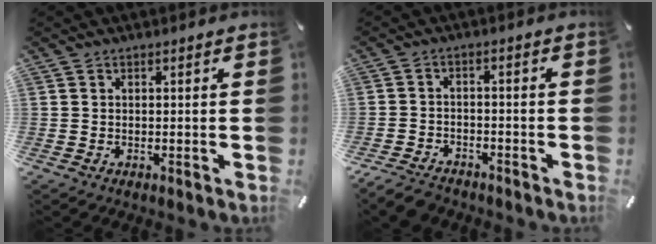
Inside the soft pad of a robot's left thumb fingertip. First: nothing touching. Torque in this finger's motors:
{"motor_torque": [-0.54, 1.02, 0.30, 0.27, 0.16]}